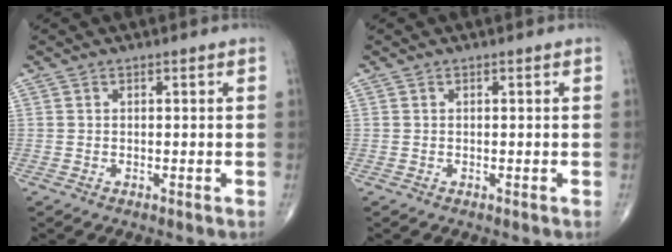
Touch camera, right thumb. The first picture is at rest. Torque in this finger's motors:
{"motor_torque": [0.00, 0.00, -0.10, 0.07, 0.02]}